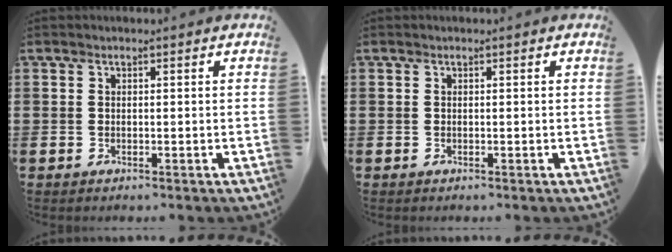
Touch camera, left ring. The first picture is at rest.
{"total": 0.0}